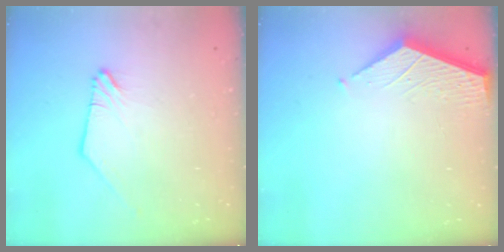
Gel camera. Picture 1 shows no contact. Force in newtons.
{"total": 3.3, "press": 3.2, "slide": 0.4}